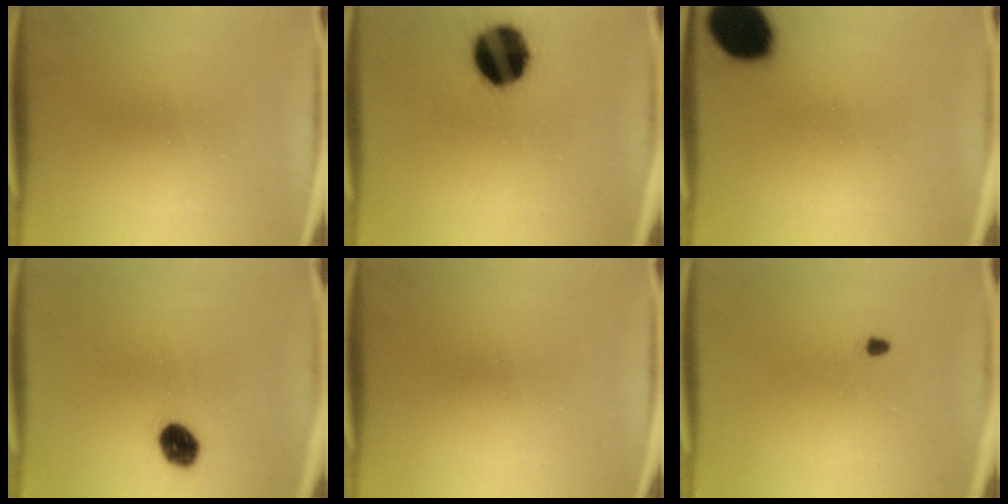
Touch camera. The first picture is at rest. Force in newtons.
{"total": 16.2}
{"total": 16.4}
{"total": 6.2}
{"total": 0.0}
{"total": 0.8}